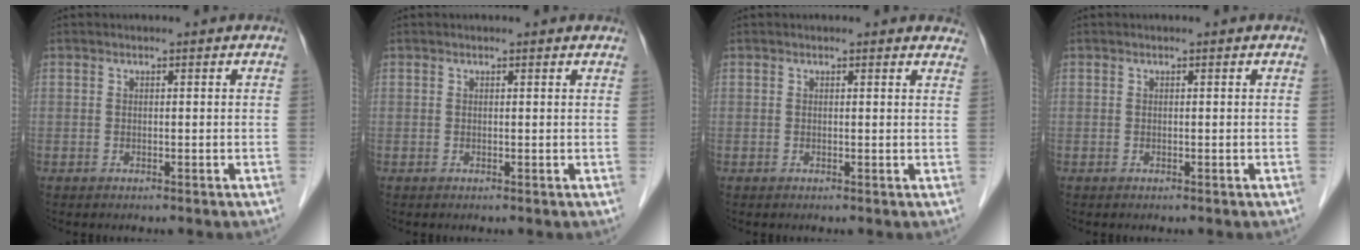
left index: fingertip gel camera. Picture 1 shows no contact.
{"total": 1.8, "force": [1.7, 0.3, 0.4], "torque": [-0.012, 0.002, 0.010]}
{"total": 3.8, "force": [3.6, 1.0, 0.7], "torque": [0.004, -0.004, 0.018]}
{"total": 0.0}